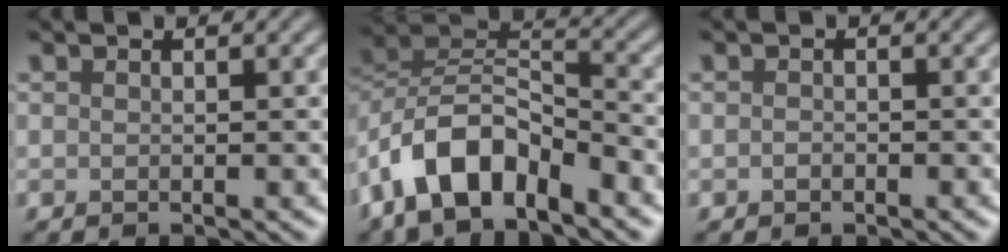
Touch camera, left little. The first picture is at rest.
{"total": 8.3, "force": [-4.9, 4.0, 5.4], "torque": [-0.086, 0.009, -0.099]}
{"total": 0.6, "force": [-0.3, 0.4, 0.3], "torque": [-0.005, -0.002, -0.005]}